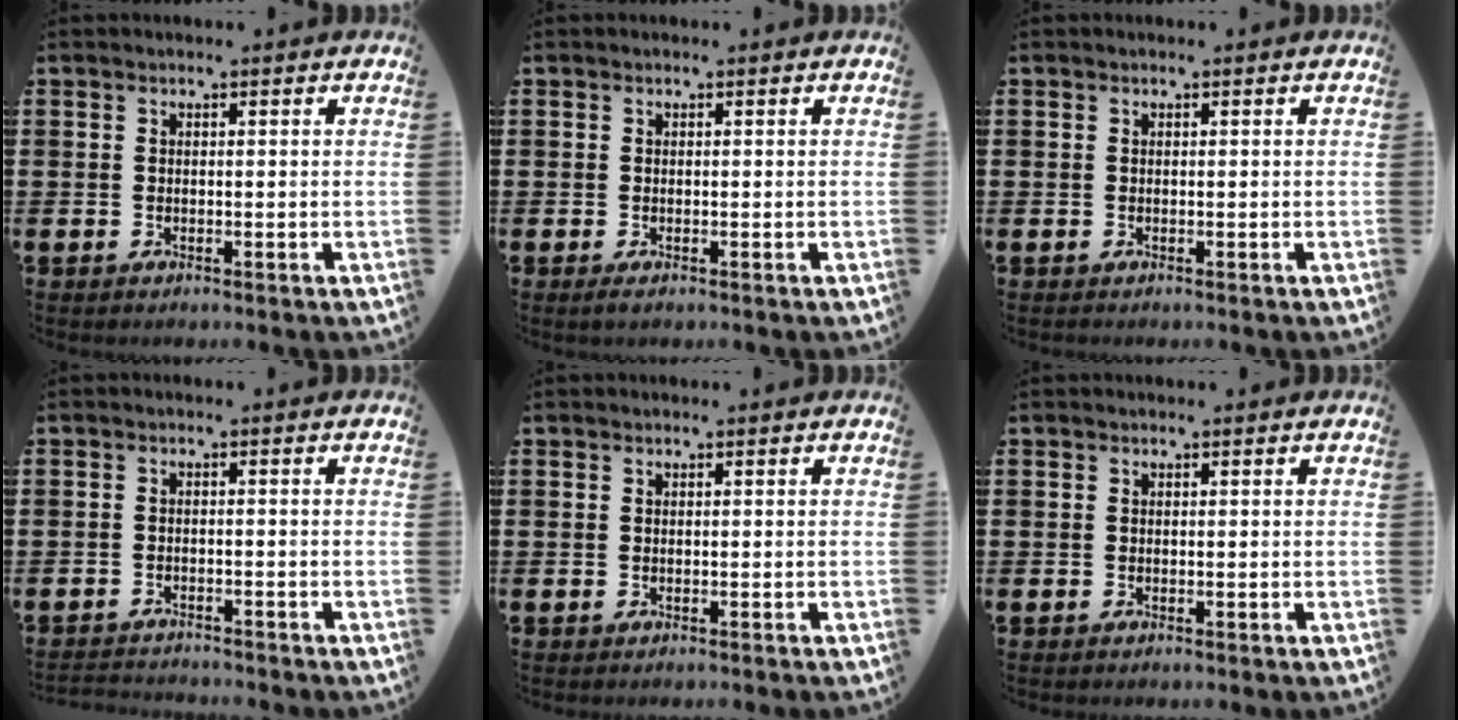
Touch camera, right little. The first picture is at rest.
{"total": 0.7, "force": [-0.2, 0.3, 0.7], "torque": [-0.012, 0.001, -0.004]}
{"total": 0.0}
{"total": 1.6, "force": [-1.6, -0.1, -0.2], "torque": [-0.001, 0.003, -0.035]}
{"total": 0.0}
{"total": 0.0}